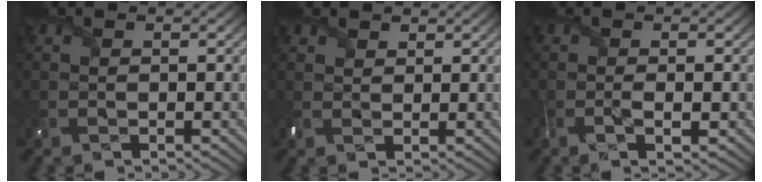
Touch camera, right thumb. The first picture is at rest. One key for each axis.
{"total": 2.0, "fx": 1.6, "fy": 1.1, "fz": 0.5, "tx": -0.016, "ty": 0.005, "tz": 0.036}
{"total": 1.9, "fx": -0.6, "fy": 0.3, "fz": 1.8, "tx": -0.036, "ty": -0.001, "tz": -0.013}